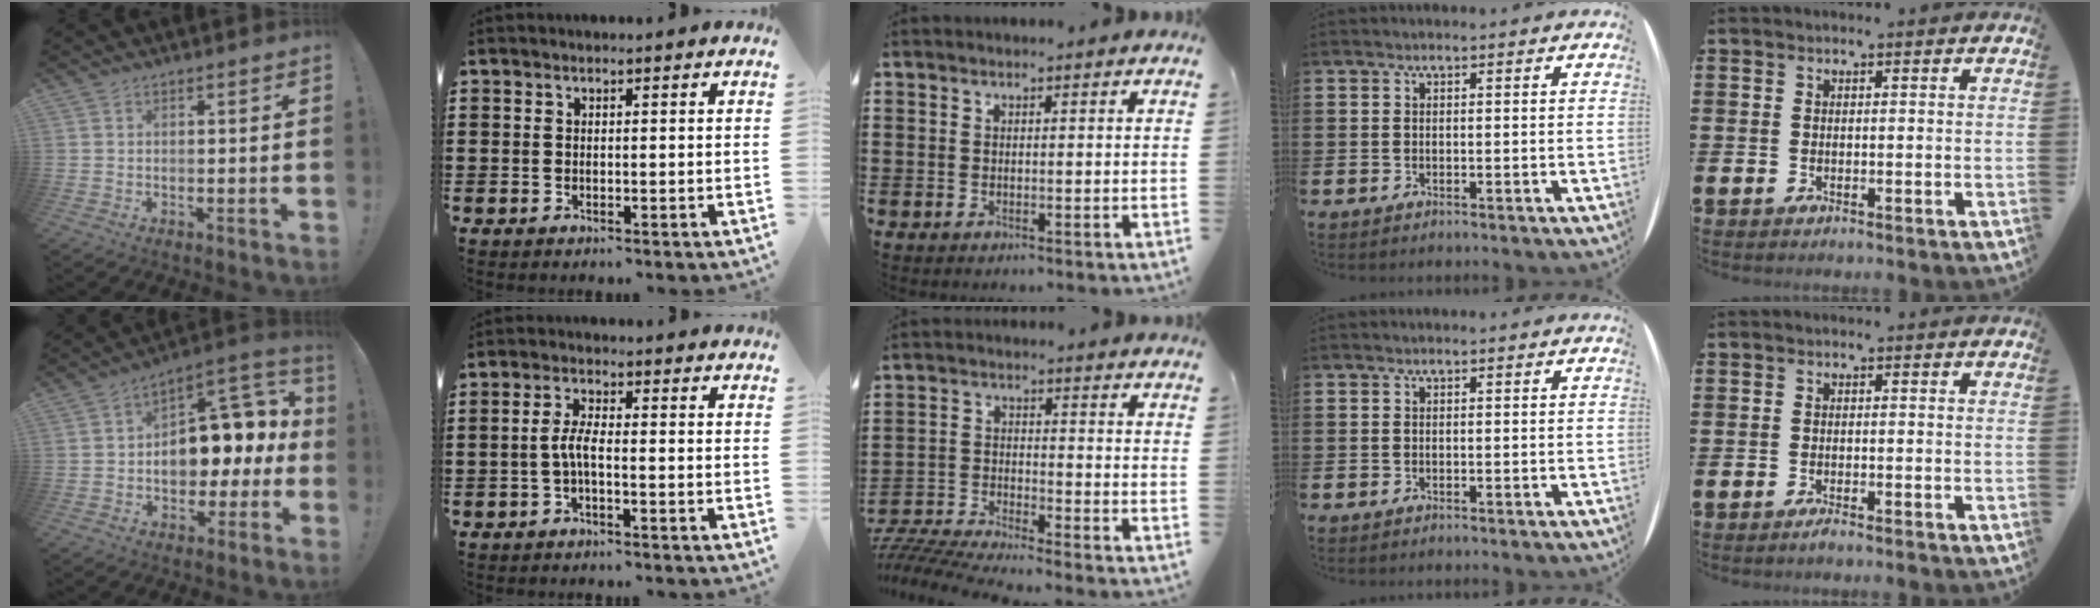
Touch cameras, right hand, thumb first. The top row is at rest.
{"thumb": {"total": 13.6, "force": [0.4, 9.1, 10.0], "torque": [-0.125, -0.001, 0.015]}, "index": {"total": 3.5, "force": [-1.0, 0.9, 3.2], "torque": [-0.081, -0.004, -0.027]}, "middle": {"total": 5.3, "force": [-5.2, -0.2, 1.1], "torque": [-0.041, -0.013, -0.110]}, "little": {"total": 0.8, "force": [-0.6, 0.0, 0.5], "torque": [-0.009, -0.003, -0.012]}}